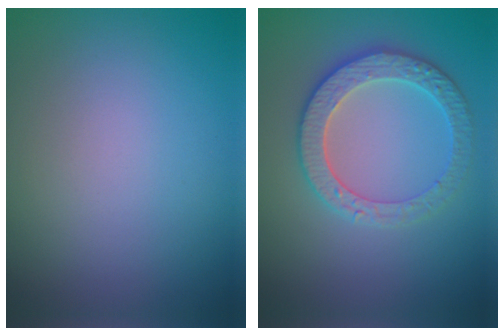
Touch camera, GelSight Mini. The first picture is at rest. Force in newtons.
{"total": 3.9, "press": 3.9, "slide": 0.2}